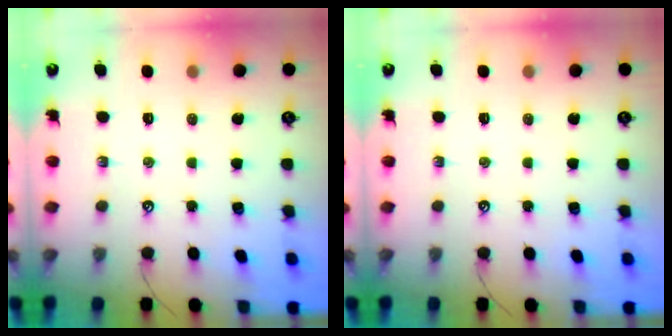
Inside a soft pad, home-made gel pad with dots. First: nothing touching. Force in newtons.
{"total": 0.0}